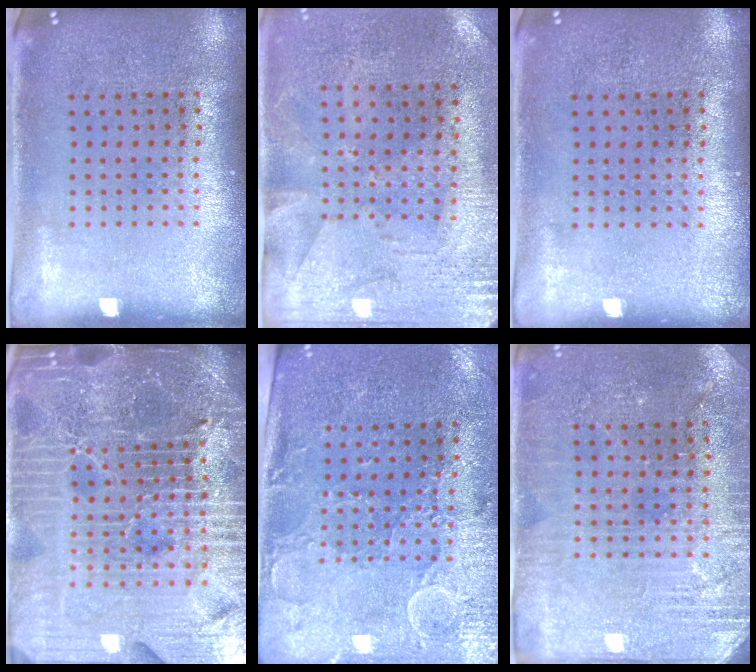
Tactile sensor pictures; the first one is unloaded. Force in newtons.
{"total": 2.8, "press": 2.2, "slide": 1.6}
{"total": 0.0}
{"total": 7.3, "press": 6.3, "slide": 3.7}
{"total": 2.9, "press": 2.6, "slide": 1.3}
{"total": 2.8, "press": 2.8, "slide": 0.5}